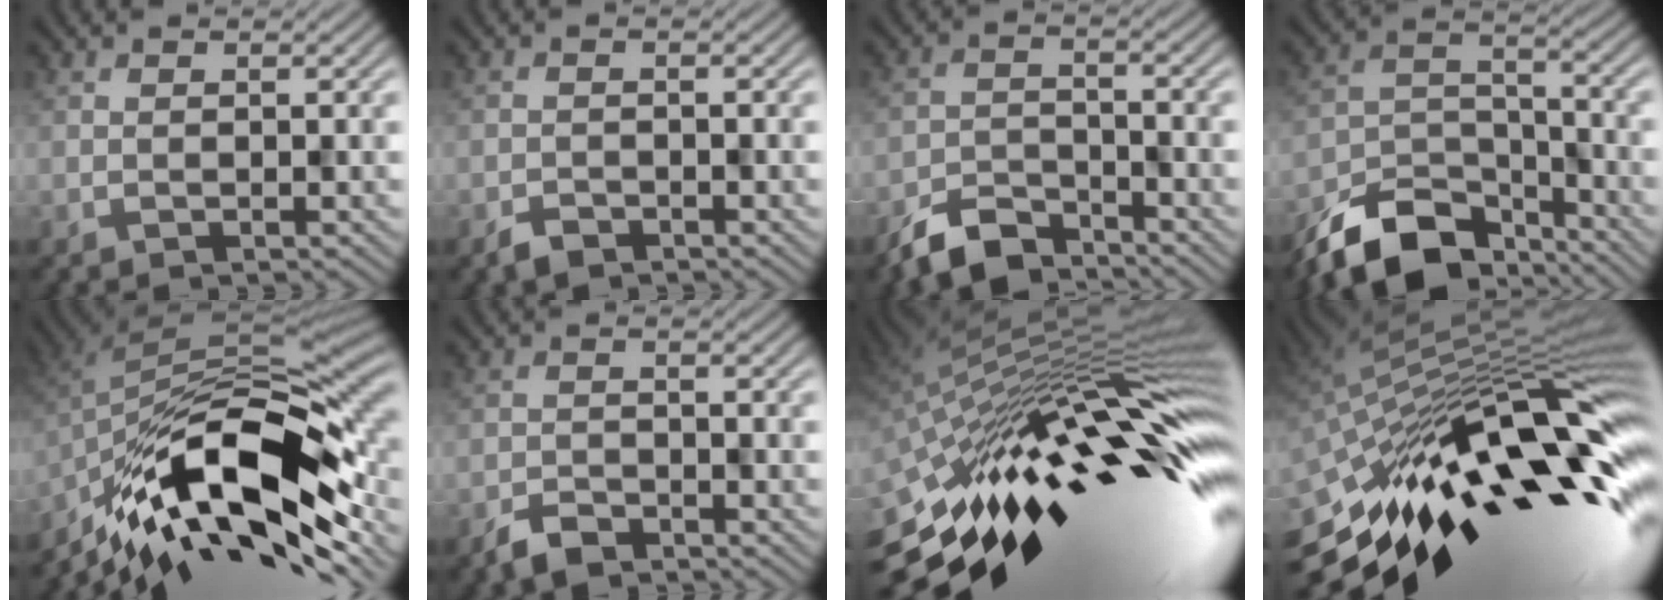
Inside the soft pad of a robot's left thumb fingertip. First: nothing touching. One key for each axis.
{"total": 1.6, "fx": -1.3, "fy": 0.8, "fz": 0.6, "tx": -0.012, "ty": -0.002, "tz": -0.028}
{"total": 5.9, "fx": -5.1, "fy": 2.1, "fz": 2.1, "tx": -0.043, "ty": -0.010, "tz": -0.104}
{"total": 11.8, "fx": -9.0, "fy": 5.1, "fz": 5.7, "tx": -0.114, "ty": -0.011, "tz": -0.167}
{"total": 16.8, "fx": -7.3, "fy": 7.1, "fz": 13.4, "tx": -0.254, "ty": -0.008, "tz": -0.133}
{"total": 2.8, "fx": -2.3, "fy": 1.1, "fz": 1.1, "tx": -0.024, "ty": -0.003, "tz": -0.049}
{"total": 18.7, "fx": -3.3, "fy": 5.0, "fz": 17.7, "tx": -0.300, "ty": 0.002, "tz": -0.089}
{"total": 18.3, "fx": -5.0, "fy": 5.9, "fz": 16.6, "tx": -0.289, "ty": -0.008, "tz": -0.106}